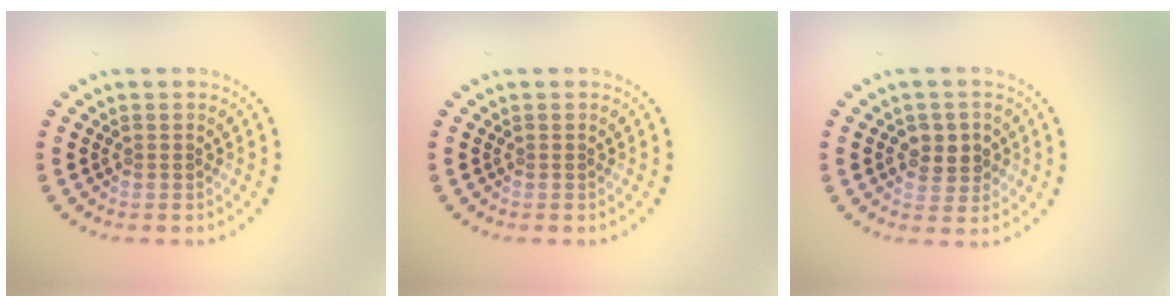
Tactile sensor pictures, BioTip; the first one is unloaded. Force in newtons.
{"total": 0.0}
{"total": 2.8, "press": 2.8, "slide": 0.4}